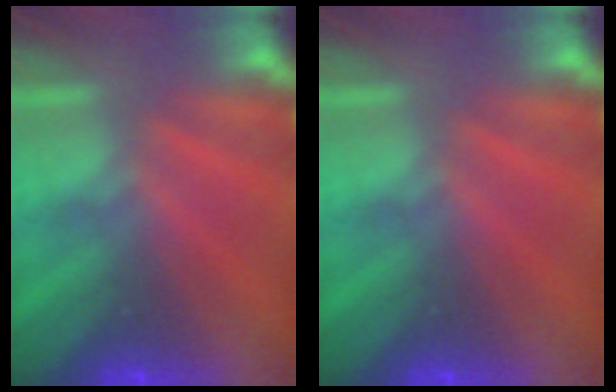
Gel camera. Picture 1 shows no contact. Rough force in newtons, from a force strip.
{"total": 0.0}